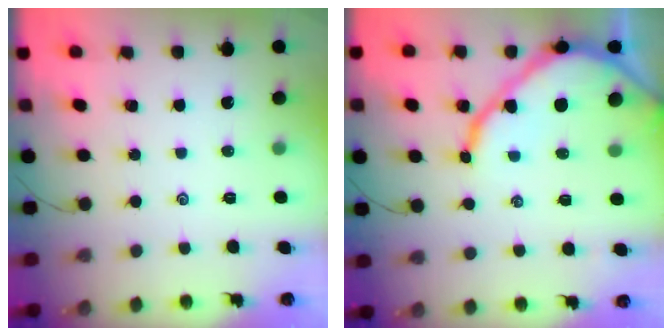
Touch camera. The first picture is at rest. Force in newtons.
{"total": 12.6, "press": 12.6, "slide": 1.2}